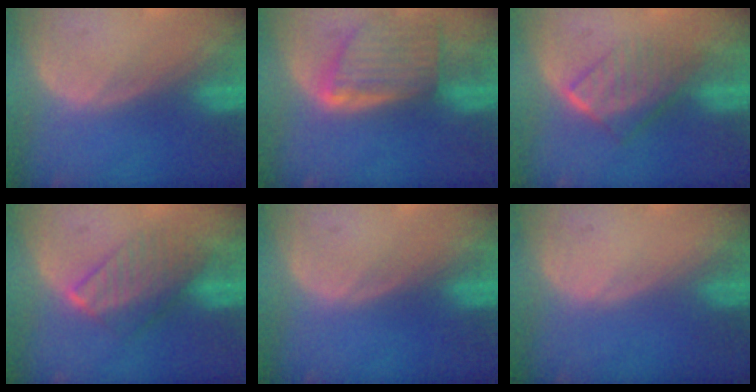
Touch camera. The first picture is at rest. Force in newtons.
{"total": 8.0, "press": 7.3, "slide": 3.3}
{"total": 6.6, "press": 5.9, "slide": 3.0}
{"total": 6.5, "press": 6.4, "slide": 0.9}
{"total": 0.0}
{"total": 0.0}